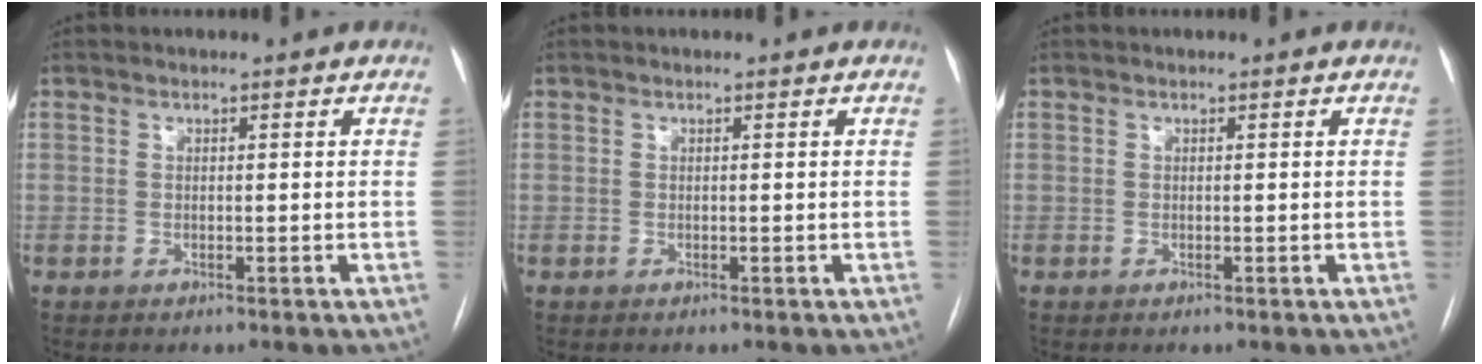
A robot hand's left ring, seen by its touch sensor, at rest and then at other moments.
{"total": 0.0}
{"total": 0.0}